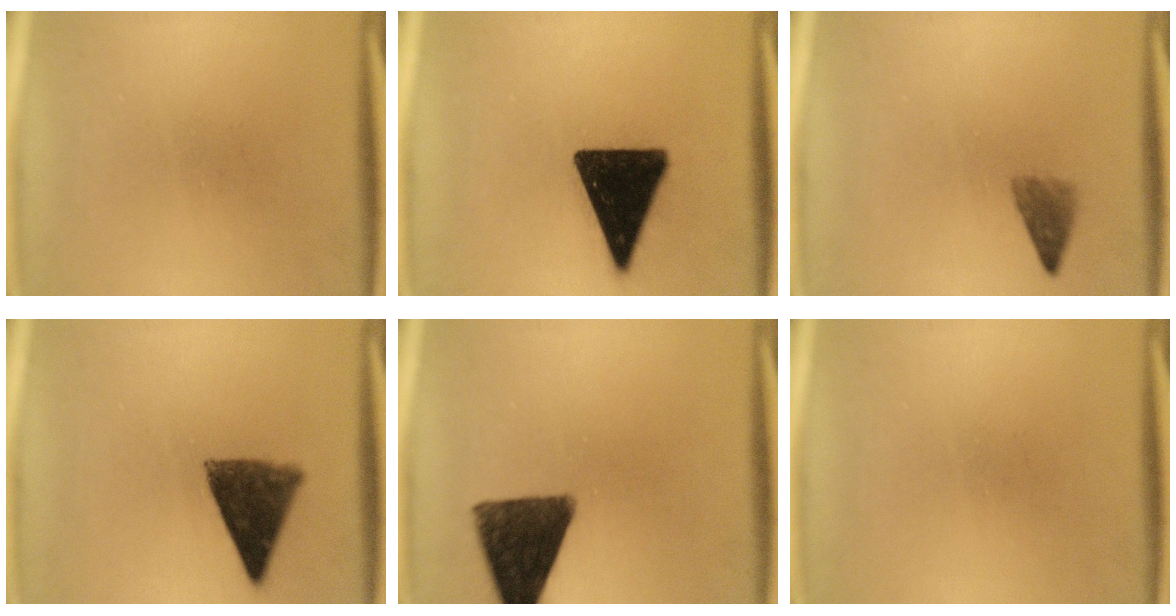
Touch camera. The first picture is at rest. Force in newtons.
{"total": 17.2}
{"total": 2.4}
{"total": 10.0}
{"total": 13.5}
{"total": 0.0}